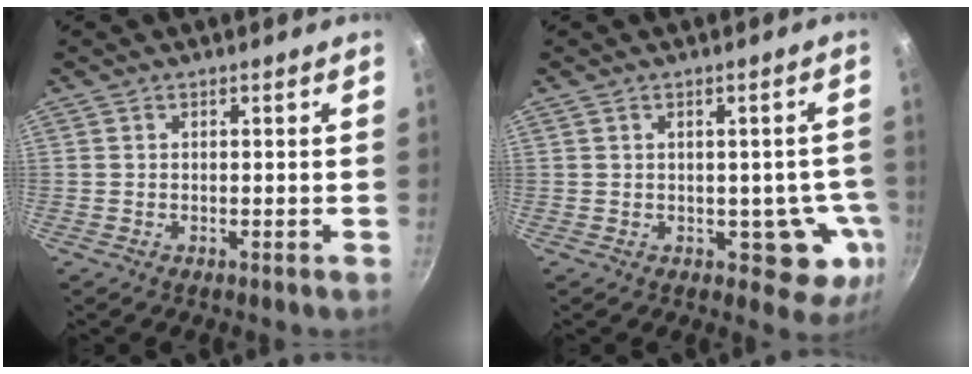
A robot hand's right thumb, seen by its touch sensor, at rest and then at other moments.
{"total": 7.5, "force": [-1.2, 4.7, 5.7], "torque": [-0.021, 0.016, -0.008]}